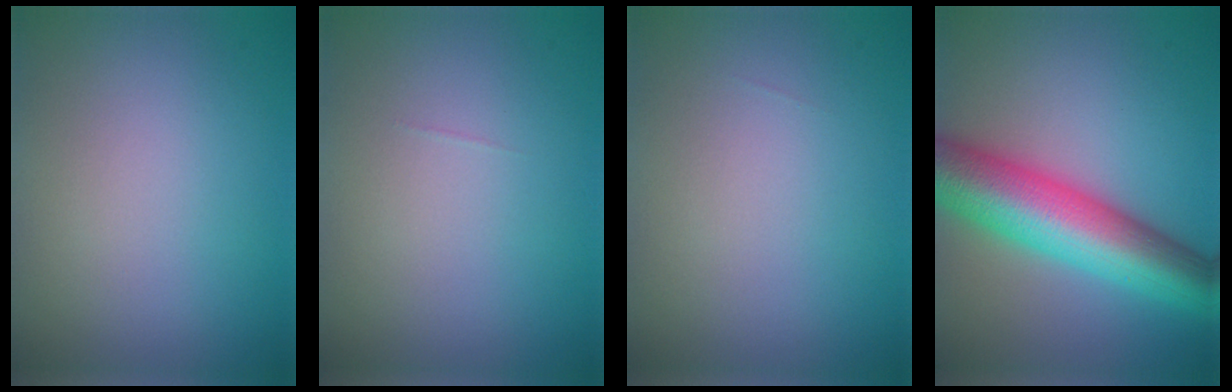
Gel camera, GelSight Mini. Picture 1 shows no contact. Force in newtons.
{"total": 0.0}
{"total": 0.0}
{"total": 11.2, "press": 11.2, "slide": 0.2}